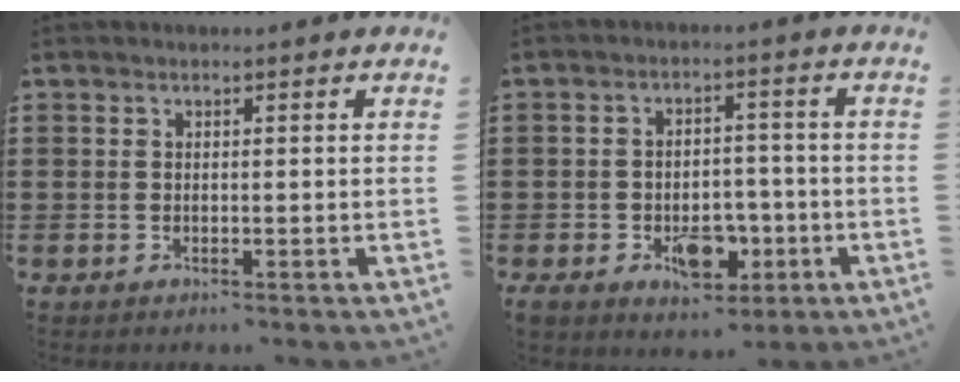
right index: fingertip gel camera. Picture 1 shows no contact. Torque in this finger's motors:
{"motor_torque": [1.58, 0.56, 0.65, 0.10]}